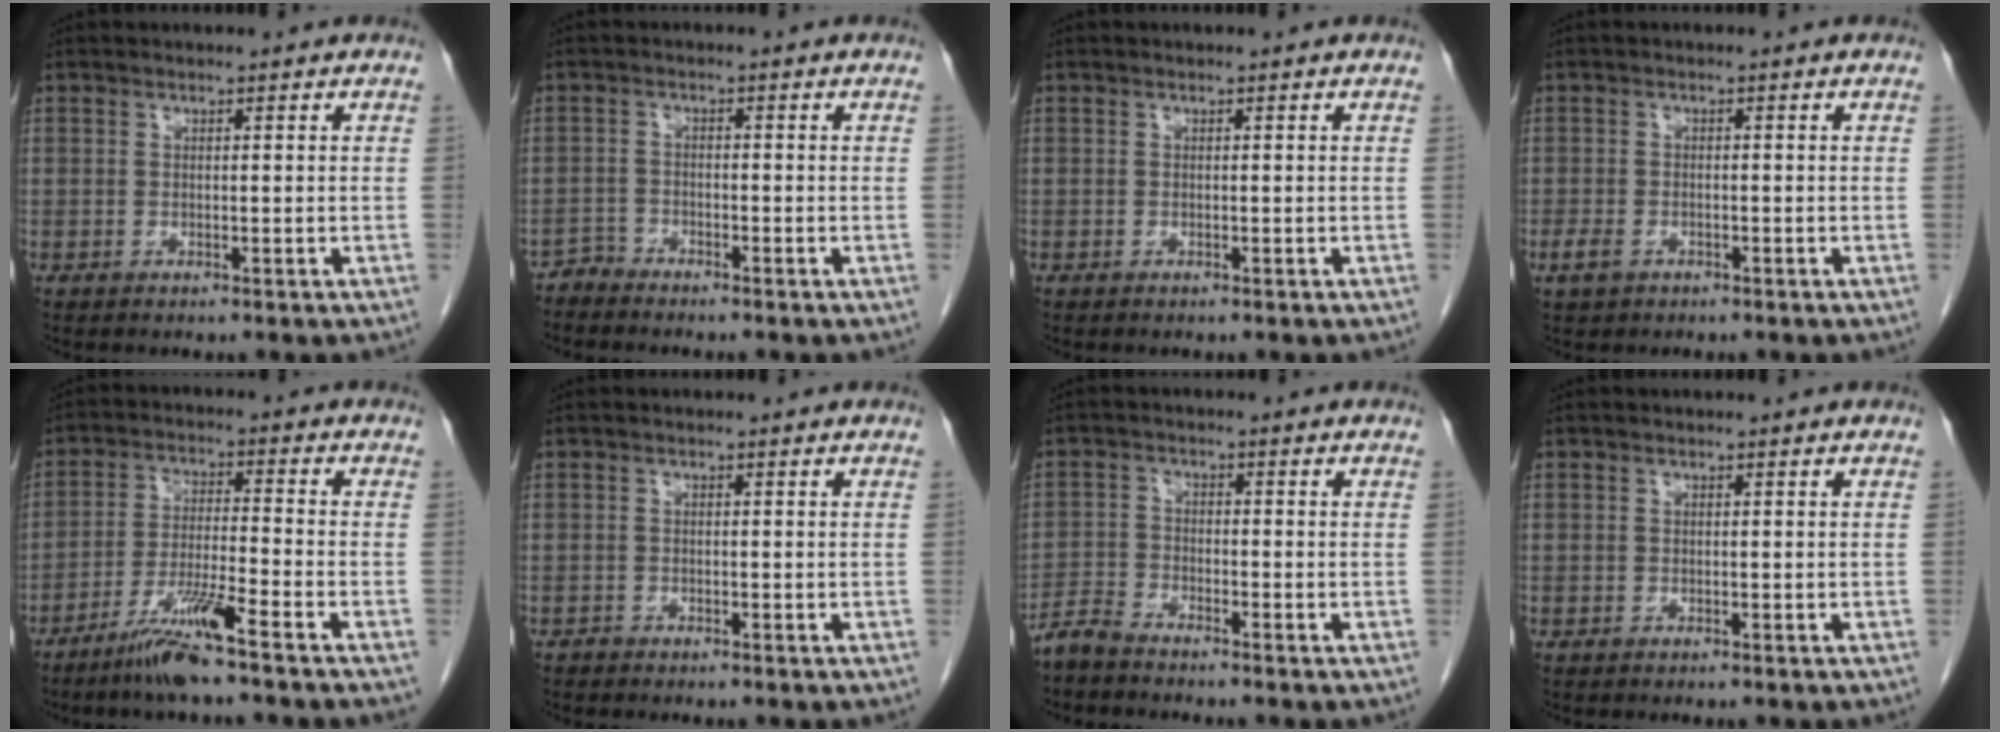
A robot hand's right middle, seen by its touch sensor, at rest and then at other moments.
{"total": 2.0, "force": [-1.9, 0.2, -0.7], "torque": [0.021, -0.005, -0.038]}
{"total": 0.0}
{"total": 2.3, "force": [-1.2, 1.5, 1.2], "torque": [-0.029, 0.001, -0.017]}
{"total": 8.2, "force": [-5.7, -0.6, 5.8], "torque": [-0.111, -0.020, -0.112]}
{"total": 0.6, "force": [-0.6, 0.2, 0.0], "torque": [-0.006, 0.001, -0.015]}
{"total": 3.3, "force": [-3.2, 0.4, 0.6], "torque": [-0.014, -0.009, -0.067]}
{"total": 0.0}